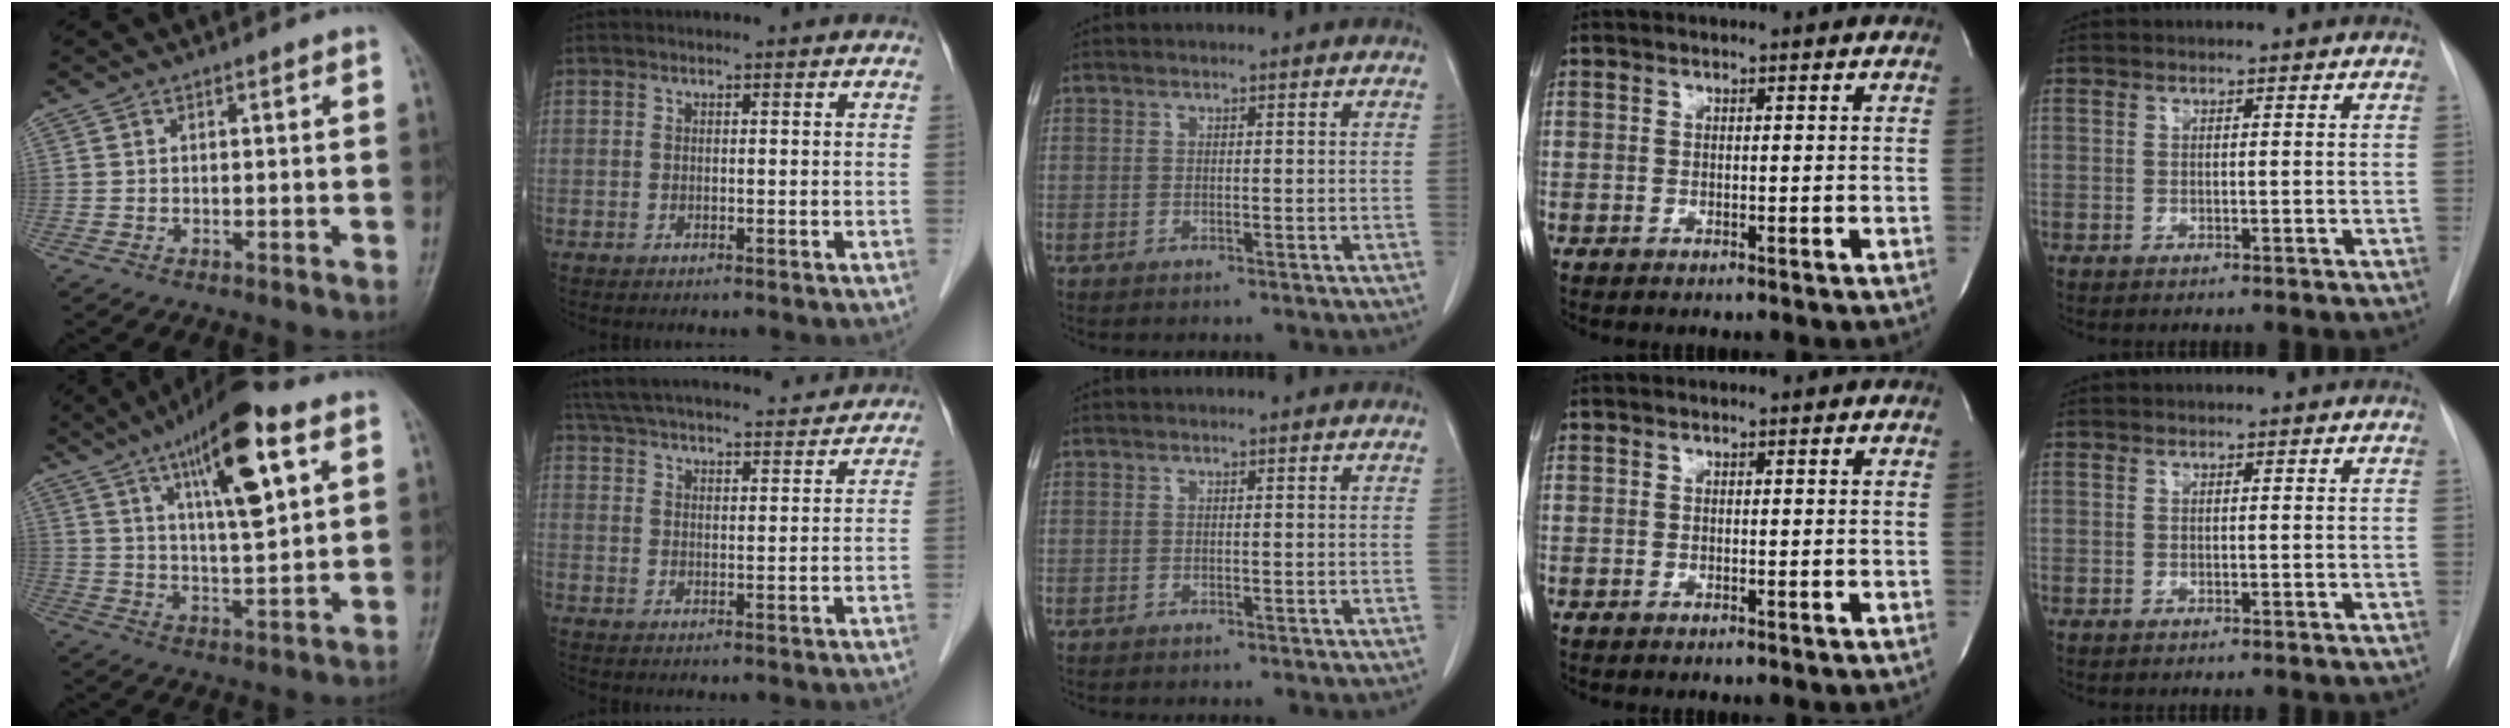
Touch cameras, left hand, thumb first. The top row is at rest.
{"thumb": {"total": 16.9, "force": [7.7, 4.7, 14.3], "torque": [-0.218, -0.017, 0.126]}, "index": {"total": 23.9, "force": [22.0, 3.9, 8.5], "torque": [-0.155, 0.026, 0.307]}}